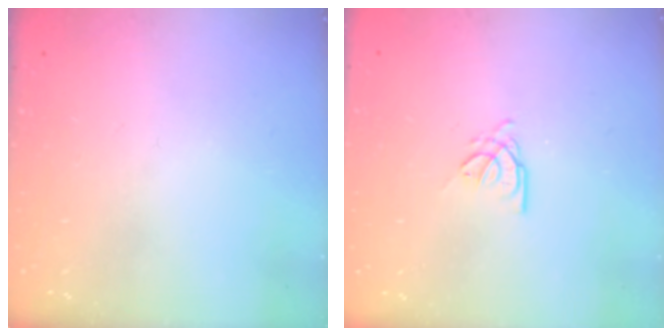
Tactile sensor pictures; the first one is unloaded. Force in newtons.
{"total": 0.9, "press": 0.8, "slide": 0.2}